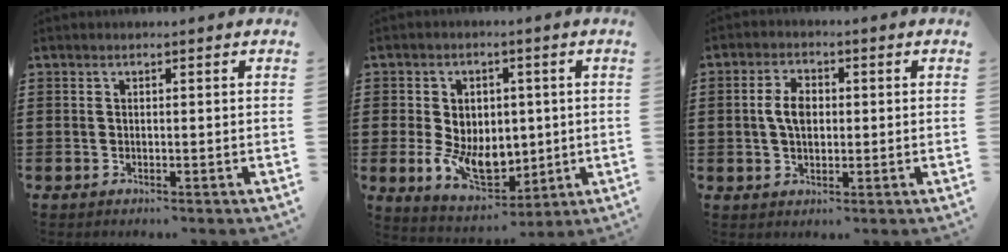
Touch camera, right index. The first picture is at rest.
{"total": 8.8, "force": [-0.6, 6.5, 5.9], "torque": [-0.118, 0.009, -0.010]}
{"total": 4.6, "force": [0.3, 2.7, 3.7], "torque": [-0.084, 0.010, 0.001]}